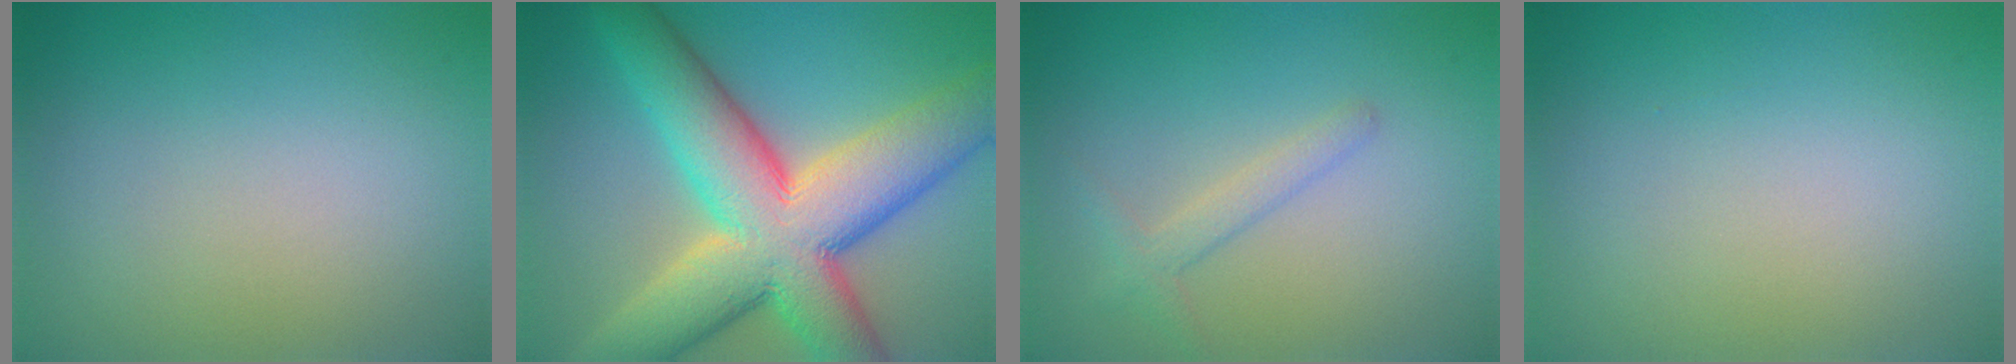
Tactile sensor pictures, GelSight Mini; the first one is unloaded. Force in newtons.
{"total": 14.1, "press": 14.1, "slide": 0.6}
{"total": 1.8, "press": 1.8, "slide": 0.1}
{"total": 0.0}